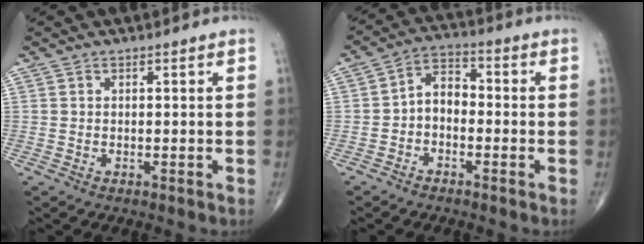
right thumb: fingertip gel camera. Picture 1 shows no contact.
{"total": 5.7, "force": [-1.3, 4.0, 3.9], "torque": [-0.052, 0.029, -0.038]}